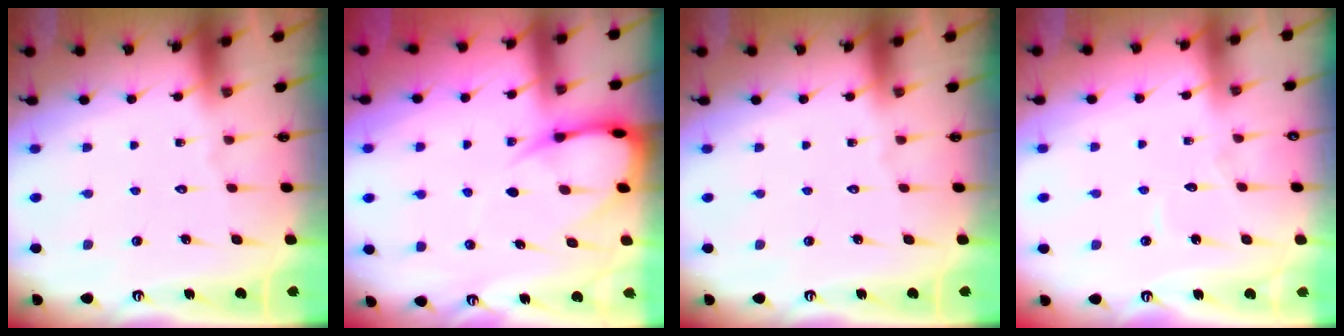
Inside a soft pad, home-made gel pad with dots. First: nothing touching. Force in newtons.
{"total": 8.4, "press": 8.4, "slide": 0.8}
{"total": 0.0}
{"total": 3.0, "press": 3.0, "slide": 0.3}